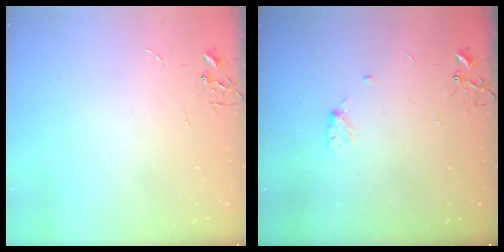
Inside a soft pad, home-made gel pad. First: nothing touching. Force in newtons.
{"total": 6.2, "press": 5.4, "slide": 3.0}